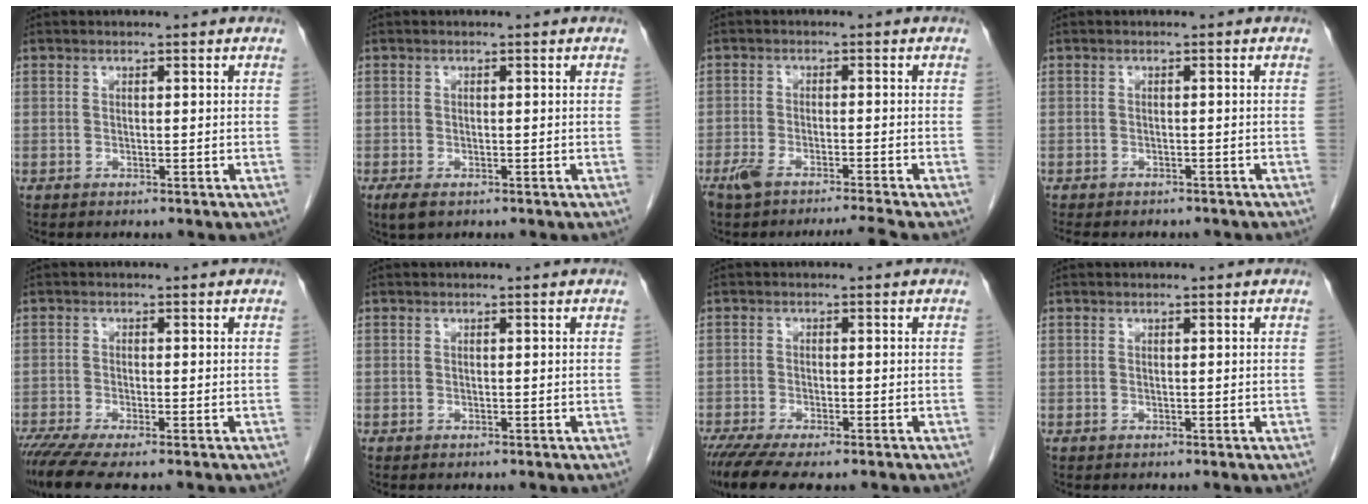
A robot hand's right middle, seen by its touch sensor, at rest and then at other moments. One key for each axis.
{"total": 2.4, "fx": -1.4, "fy": 1.1, "fz": 1.7, "tx": -0.036, "ty": -0.004, "tz": -0.020}
{"total": 5.9, "fx": -5.0, "fy": -0.7, "fz": 3.1, "tx": -0.054, "ty": -0.010, "tz": -0.085}
{"total": 8.9, "fx": -7.6, "fy": 3.1, "fz": 3.4, "tx": -0.054, "ty": -0.002, "tz": -0.091}
{"total": 6.5, "fx": -5.0, "fy": 0.5, "fz": 4.1, "tx": -0.066, "ty": -0.015, "tz": -0.087}
{"total": 0.0}
{"total": 9.4, "fx": -7.4, "fy": 1.9, "fz": 5.4, "tx": -0.083, "ty": -0.014, "tz": -0.116}
{"total": 0.0}